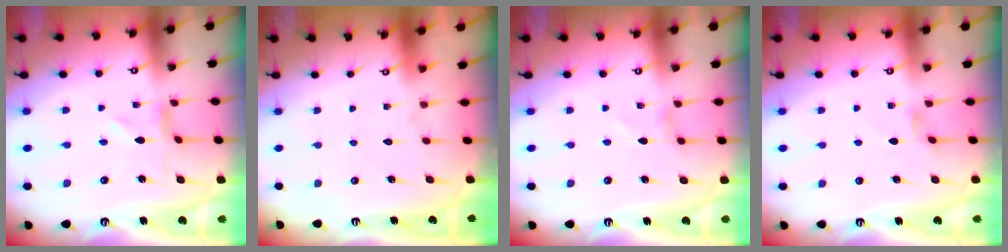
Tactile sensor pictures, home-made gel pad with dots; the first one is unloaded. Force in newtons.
{"total": 1.6, "press": 1.6, "slide": 0.1}
{"total": 0.5, "press": 0.5, "slide": 0.2}
{"total": 1.7, "press": 1.7, "slide": 0.3}